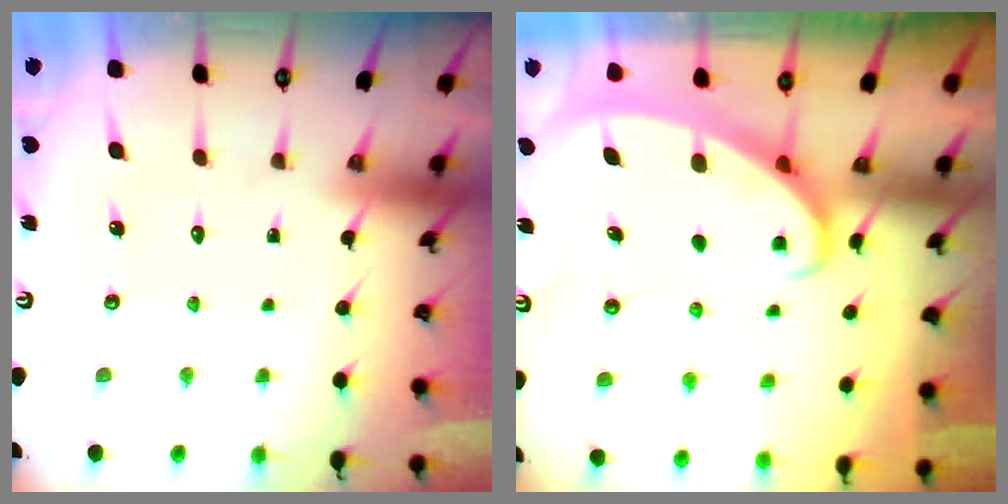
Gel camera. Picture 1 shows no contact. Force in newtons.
{"total": 2.4, "press": 2.4, "slide": 0.4}